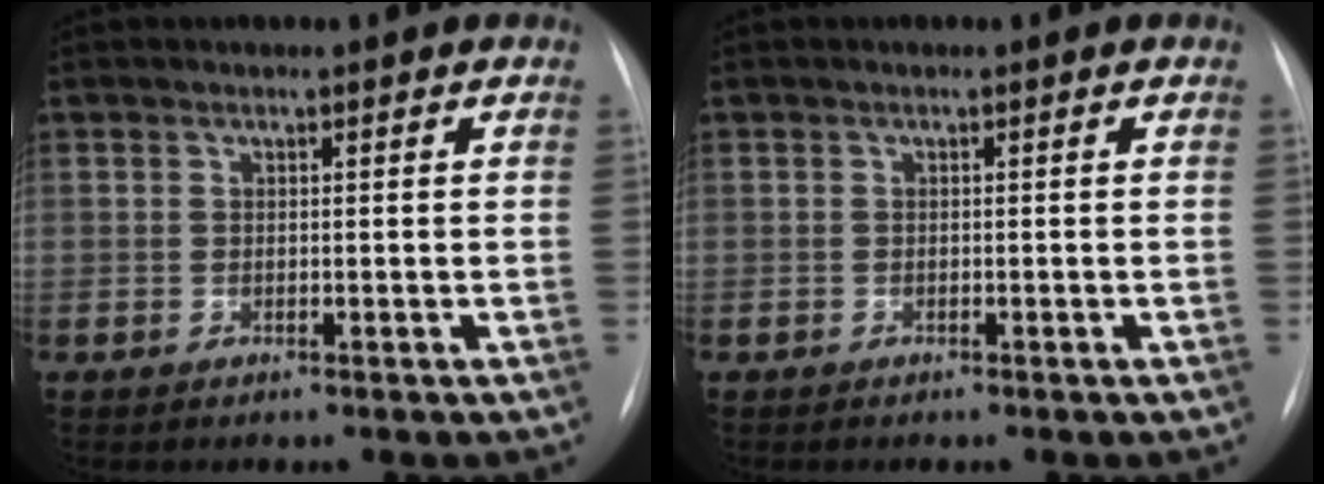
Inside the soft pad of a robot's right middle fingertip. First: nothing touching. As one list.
[{"total": 0.0}]